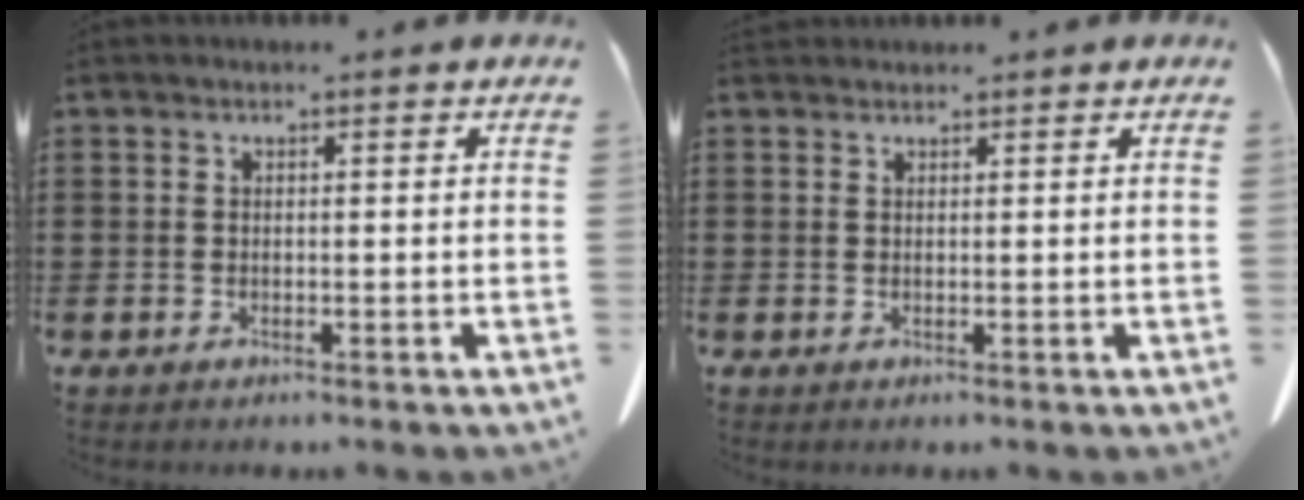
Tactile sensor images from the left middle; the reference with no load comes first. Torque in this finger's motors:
{"motor_torque": [0.17, 0.16, 0.09, 0.03]}